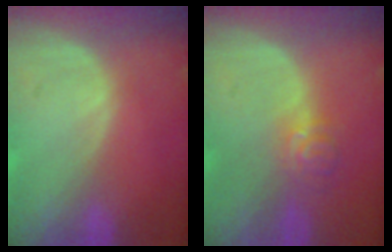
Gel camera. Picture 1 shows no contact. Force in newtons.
{"total": 3.6, "press": 3.5, "slide": 1.0}